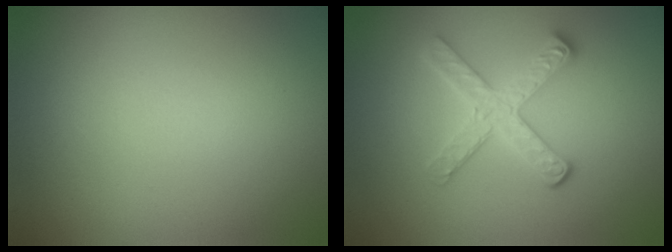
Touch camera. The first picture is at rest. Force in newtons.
{"total": 3.4, "press": 3.0, "slide": 1.6}